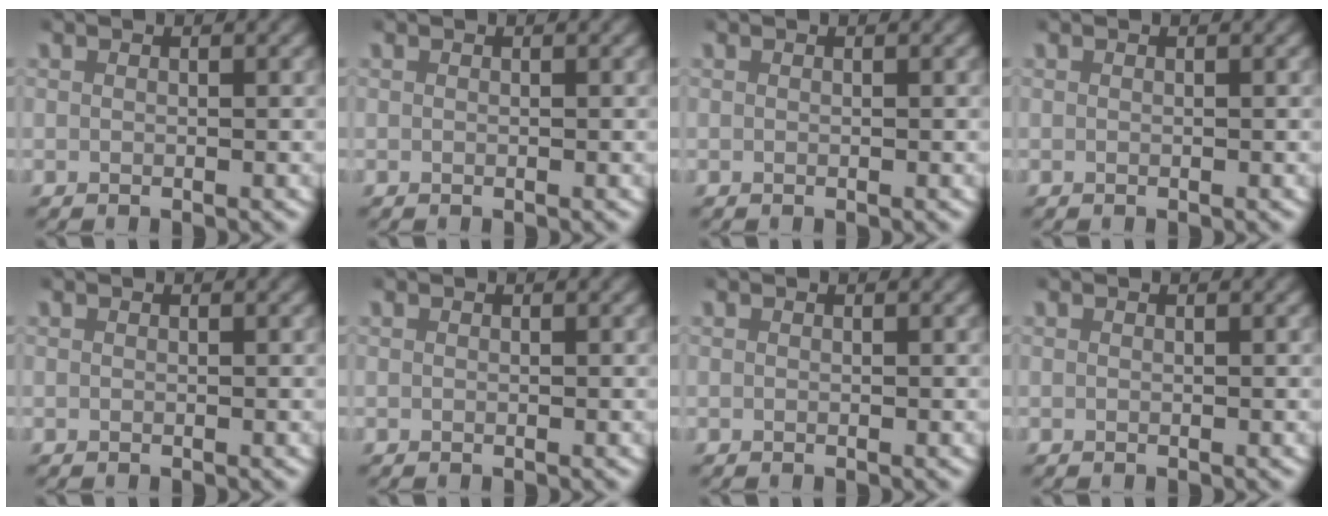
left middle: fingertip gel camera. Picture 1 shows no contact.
{"total": 0.0}
{"total": 0.0}
{"total": 0.0}
{"total": 0.0}
{"total": 0.0}
{"total": 0.0}
{"total": 0.0}